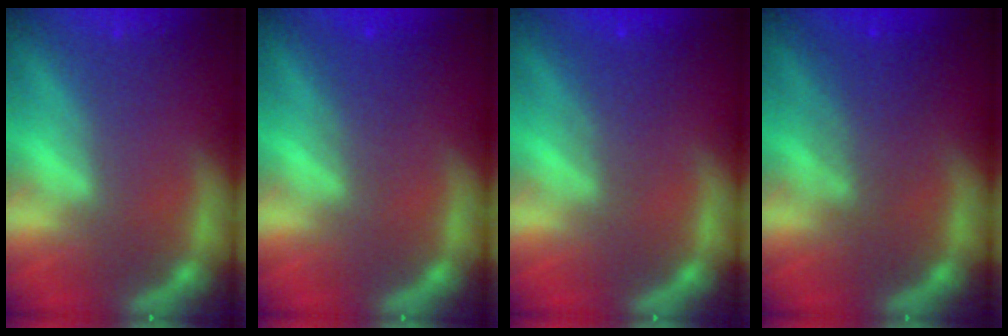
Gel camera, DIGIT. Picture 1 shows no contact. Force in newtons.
{"total": 1.9}
{"total": 2.5}
{"total": 3.5}